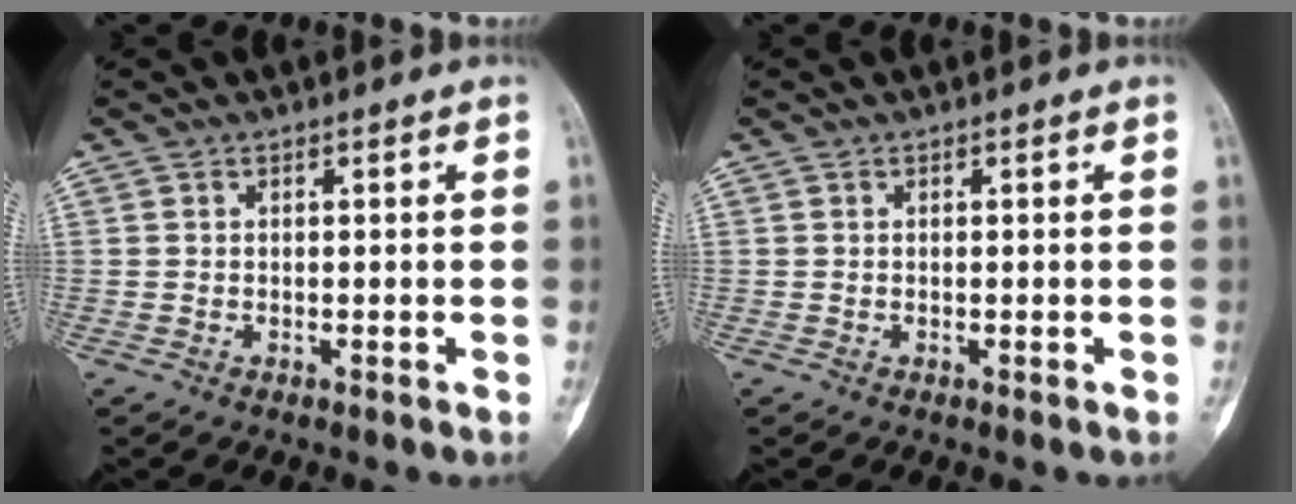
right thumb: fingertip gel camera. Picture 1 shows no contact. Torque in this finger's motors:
{"motor_torque": [-0.02, 0.01, 0.00, 0.00, 0.01]}